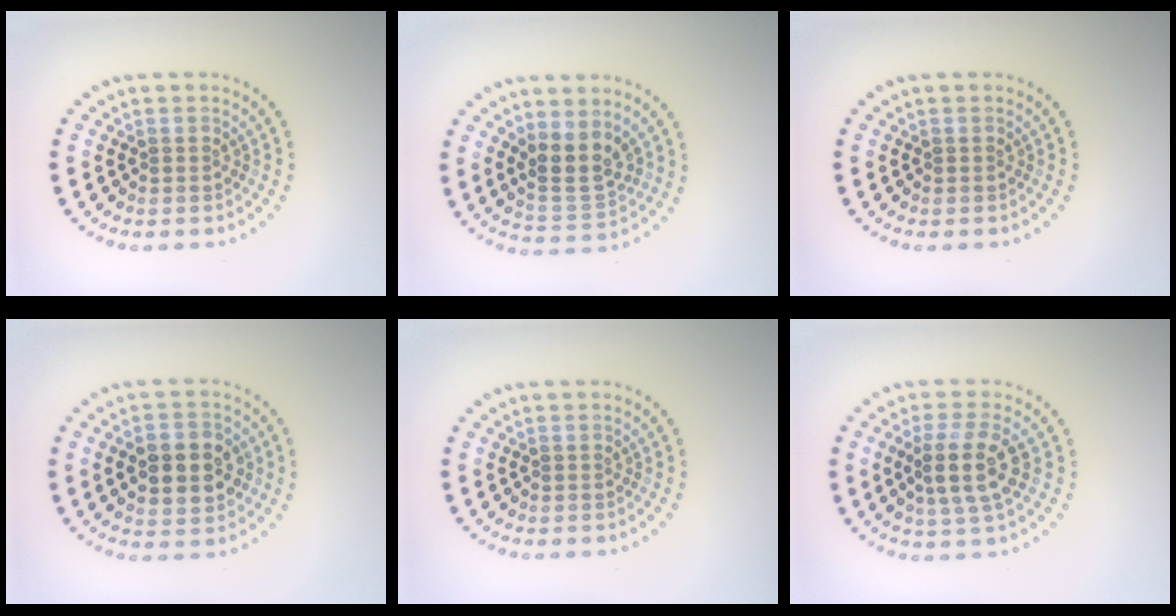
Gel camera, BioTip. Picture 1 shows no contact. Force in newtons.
{"total": 3.4, "press": 3.0, "slide": 1.6}
{"total": 0.0}
{"total": 5.6, "press": 5.6, "slide": 0.4}
{"total": 0.0}
{"total": 4.5, "press": 4.2, "slide": 1.8}